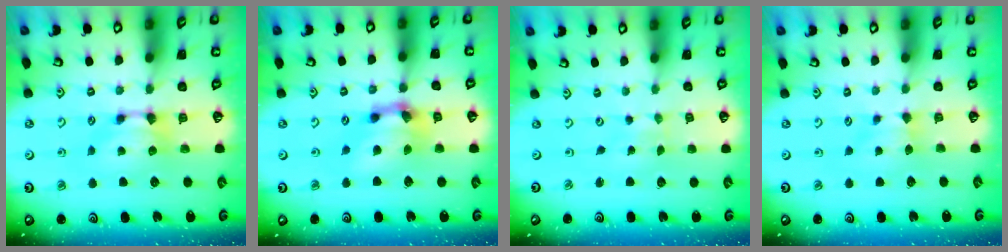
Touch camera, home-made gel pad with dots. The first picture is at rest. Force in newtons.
{"total": 5.5, "press": 4.9, "slide": 2.5}
{"total": 5.8, "press": 5.8, "slide": 0.2}
{"total": 1.8, "press": 1.6, "slide": 0.7}